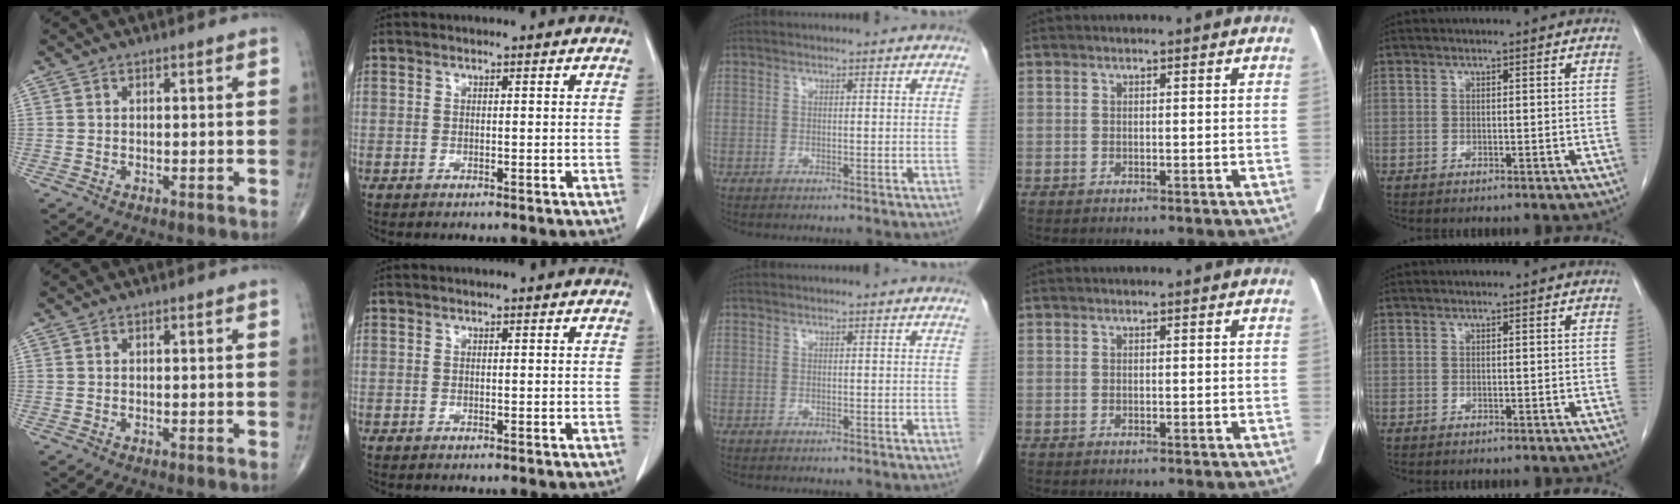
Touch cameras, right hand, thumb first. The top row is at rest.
{}